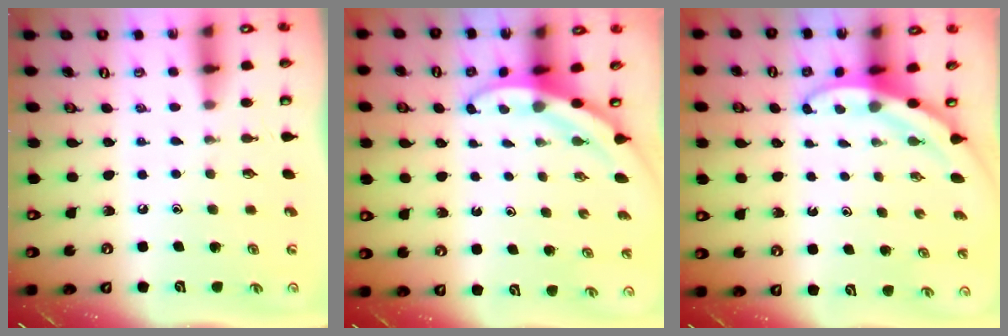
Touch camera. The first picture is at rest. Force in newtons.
{"total": 3.4, "press": 3.4, "slide": 0.1}
{"total": 3.4, "press": 3.4, "slide": 0.1}